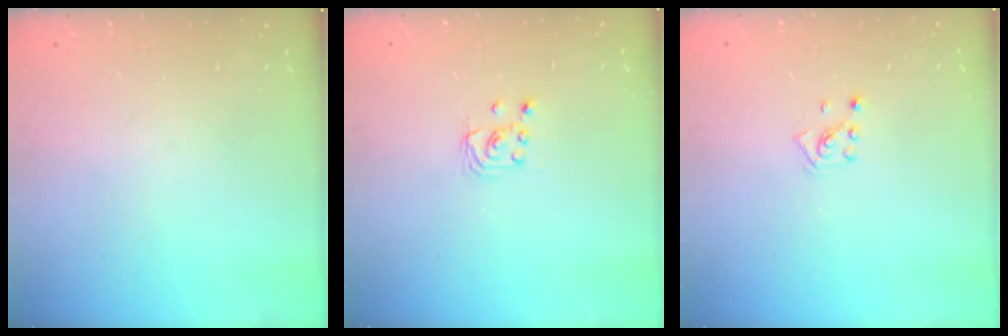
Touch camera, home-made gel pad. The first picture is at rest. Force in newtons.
{"total": 2.0, "press": 2.0, "slide": 0.2}
{"total": 2.2, "press": 2.2, "slide": 0.6}